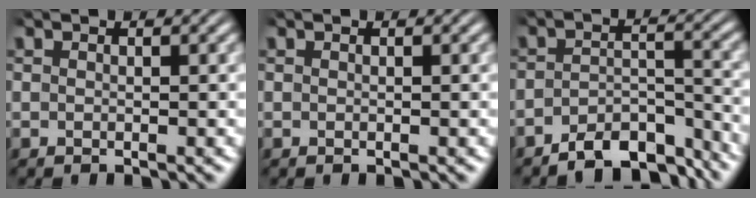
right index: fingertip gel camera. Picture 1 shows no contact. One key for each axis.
{"total": 0.0}
{"total": 7.7, "fx": -7.0, "fy": 2.4, "fz": 2.3, "tx": -0.024, "ty": -0.016, "tz": -0.108}